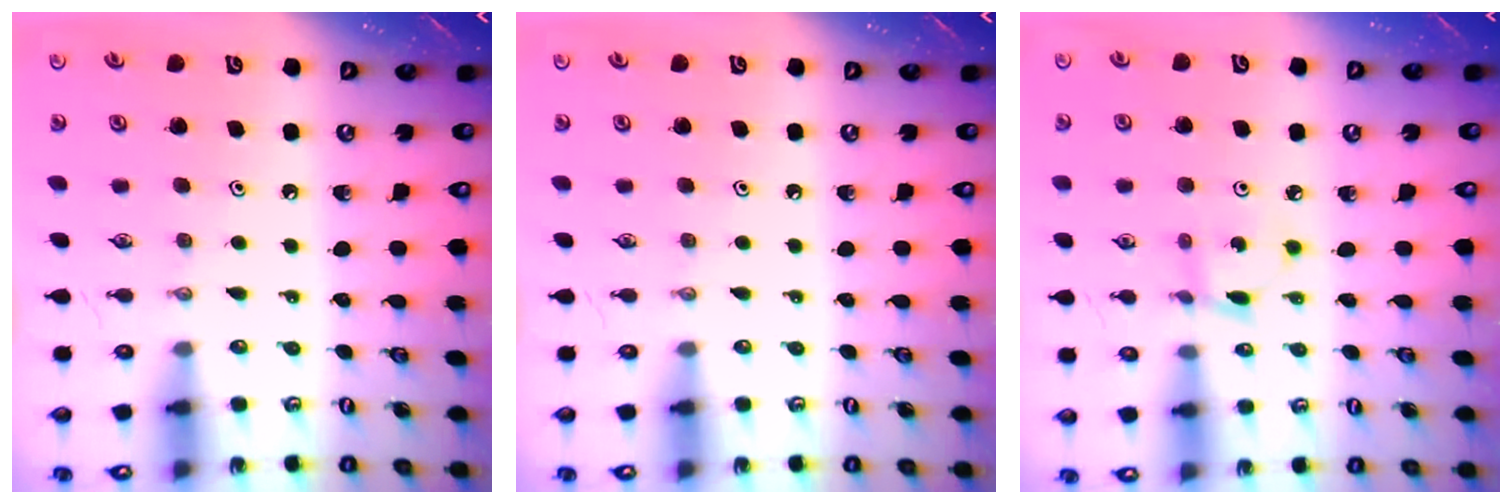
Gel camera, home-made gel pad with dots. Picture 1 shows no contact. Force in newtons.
{"total": 0.0}
{"total": 2.2, "press": 2.2, "slide": 0.1}